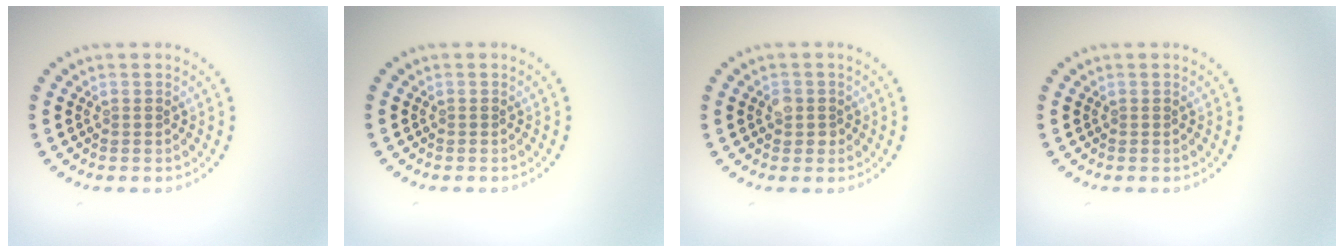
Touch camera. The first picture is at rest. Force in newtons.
{"total": 0.0}
{"total": 1.5, "press": 1.5, "slide": 0.4}
{"total": 0.0}